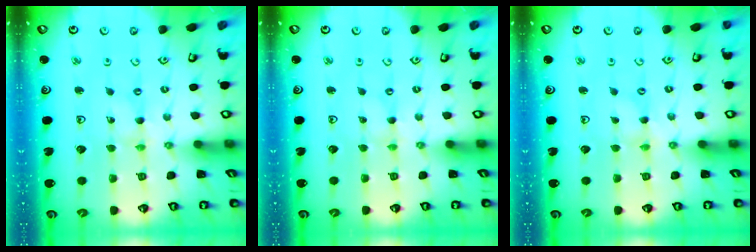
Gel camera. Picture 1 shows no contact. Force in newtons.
{"total": 0.0}
{"total": 0.8, "press": 0.7, "slide": 0.3}